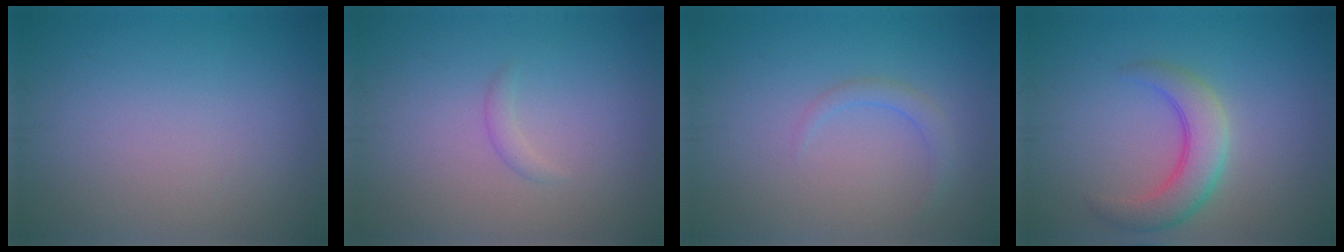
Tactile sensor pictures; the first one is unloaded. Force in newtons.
{"total": 0.9, "press": 0.9, "slide": 0.0}
{"total": 1.3, "press": 1.3, "slide": 0.1}
{"total": 4.4, "press": 4.4, "slide": 0.3}